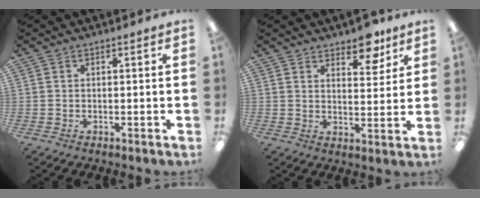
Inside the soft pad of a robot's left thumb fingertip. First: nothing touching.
{"total": 7.5, "force": [5.9, 3.2, 3.3], "torque": [-0.024, -0.039, 0.098]}